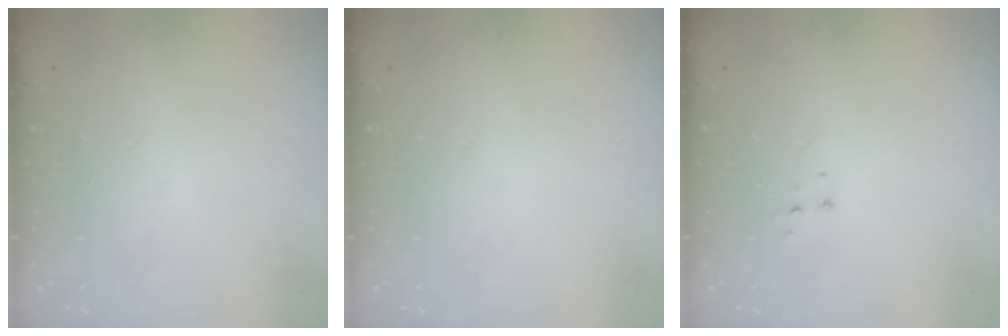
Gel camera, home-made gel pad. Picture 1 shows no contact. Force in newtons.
{"total": 0.0}
{"total": 4.5, "press": 4.5, "slide": 0.4}